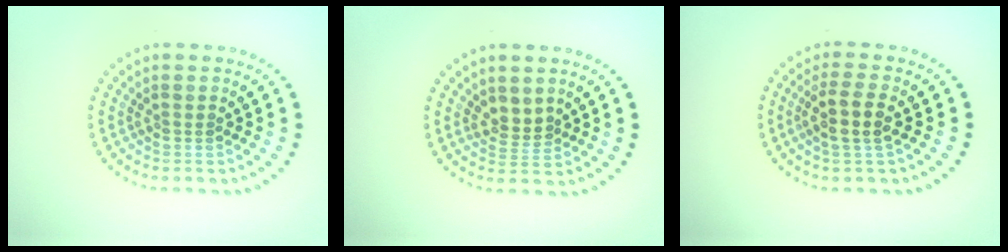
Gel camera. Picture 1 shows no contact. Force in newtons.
{"total": 2.0, "press": 1.7, "slide": 1.1}
{"total": 2.9, "press": 2.5, "slide": 1.5}